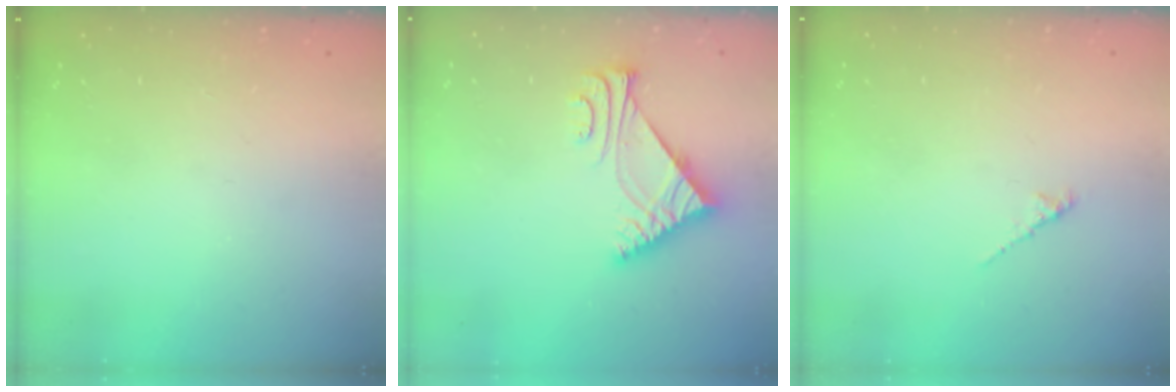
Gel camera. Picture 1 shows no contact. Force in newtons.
{"total": 7.9, "press": 7.7, "slide": 1.5}
{"total": 1.6, "press": 1.5, "slide": 0.5}